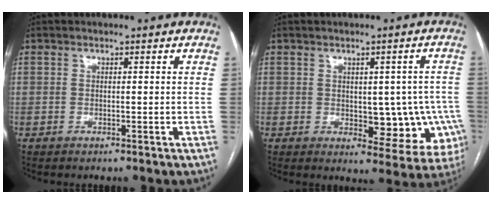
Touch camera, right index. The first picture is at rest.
{"total": 10.2, "force": [-1.5, 5.2, 8.6], "torque": [-0.081, 0.014, -0.002]}